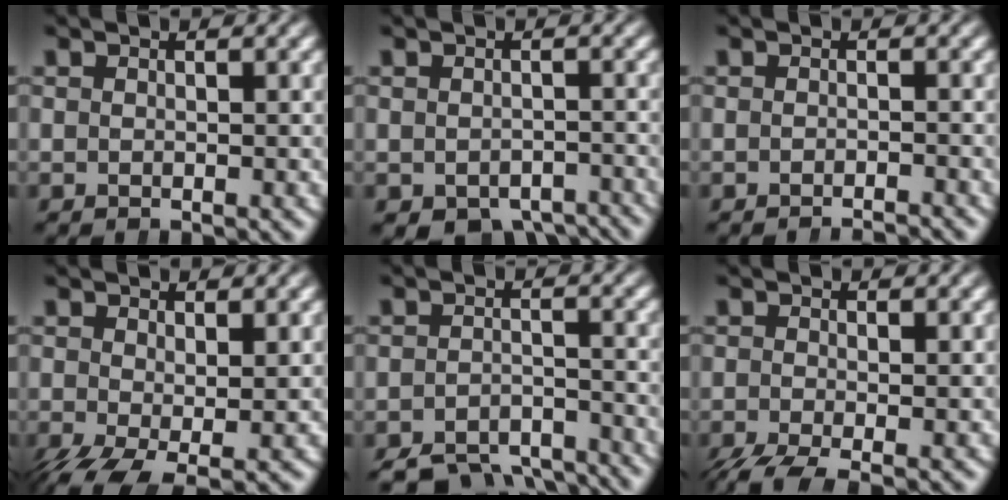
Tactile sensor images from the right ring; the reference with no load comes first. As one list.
[{"total": 5.8, "force": [-4.8, 2.8, 1.7], "torque": [-0.010, -0.022, -0.068]}, {"total": 1.7, "force": [-1.7, -0.1, 0.0], "torque": [0.001, -0.002, -0.031]}, {"total": 3.8, "force": [-1.9, 1.7, 2.8], "torque": [-0.042, -0.024, -0.018]}, {"total": 6.9, "force": [-6.3, 2.1, 1.6], "torque": [-0.008, -0.020, -0.106]}, {"total": 4.8, "force": [-3.2, 2.4, 2.7], "torque": [-0.057, -0.029, -0.040]}]